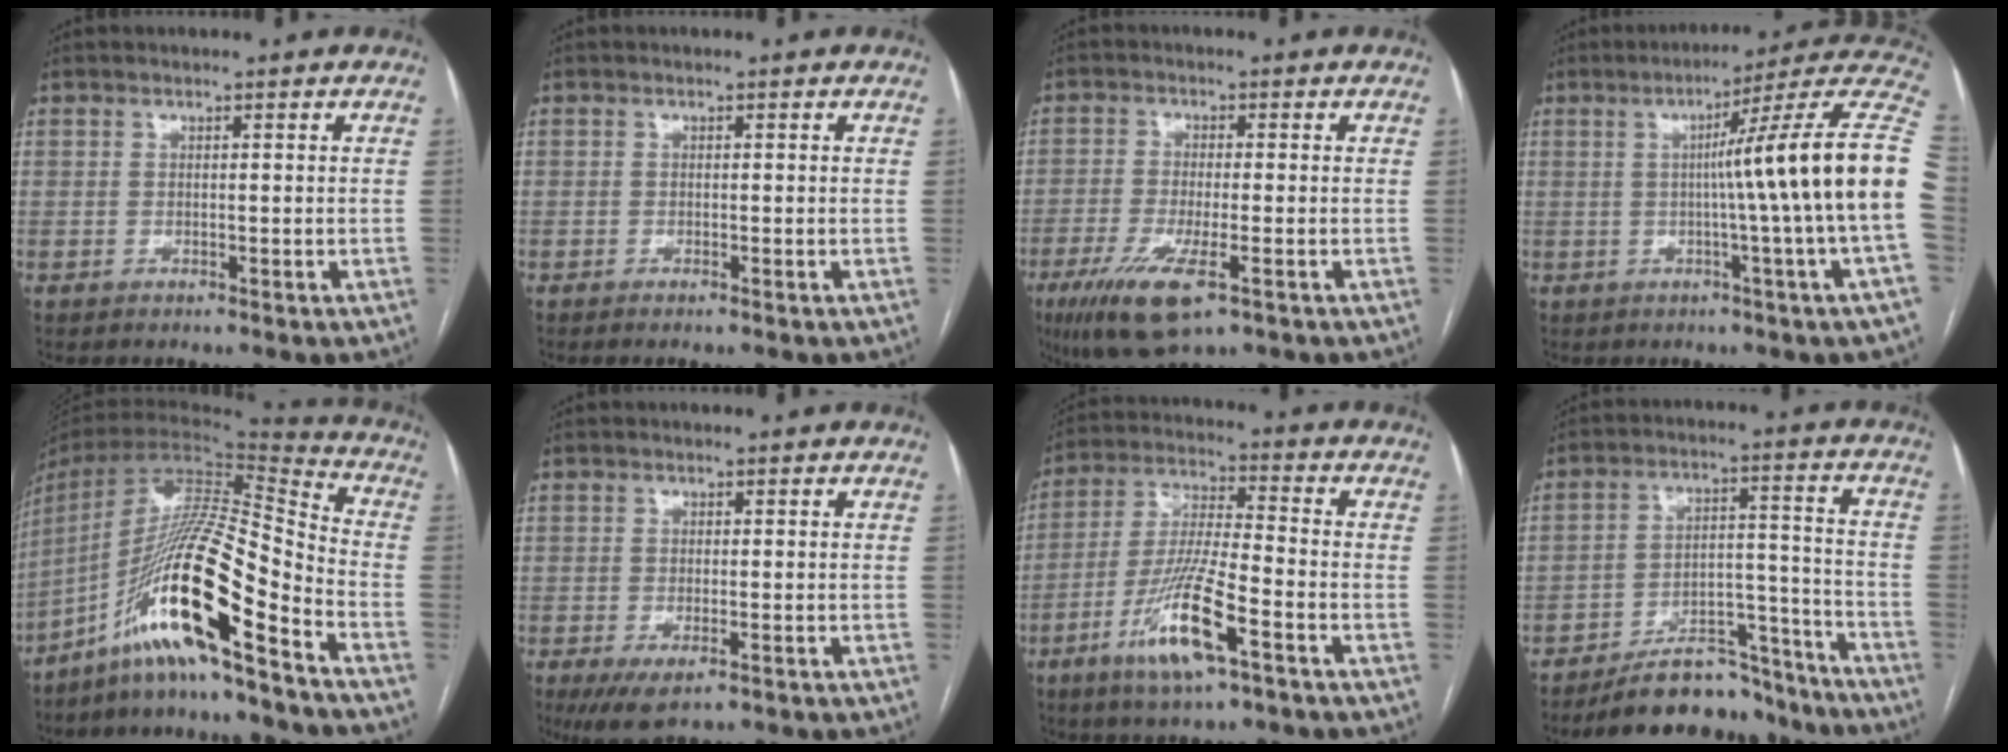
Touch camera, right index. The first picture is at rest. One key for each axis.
{"total": 0.6, "fx": -0.5, "fy": -0.1, "fz": 0.4, "tx": -0.009, "ty": -0.001, "tz": -0.010}
{"total": 9.6, "fx": -4.8, "fy": 2.1, "fz": 8.1, "tx": -0.158, "ty": -0.027, "tz": -0.079}
{"total": 18.4, "fx": -0.2, "fy": -3.1, "fz": 18.2, "tx": -0.207, "ty": 0.014, "tz": -0.017}
{"total": 19.4, "fx": -11.7, "fy": 0.2, "fz": 15.4, "tx": -0.315, "ty": -0.007, "tz": -0.221}
{"total": 4.5, "fx": -2.3, "fy": 1.5, "fz": 3.5, "tx": -0.062, "ty": -0.011, "tz": -0.029}
{"total": 12.8, "fx": -6.3, "fy": 1.4, "fz": 11.1, "tx": -0.226, "ty": -0.015, "tz": -0.116}
{"total": 13.6, "fx": -12.5, "fy": 4.2, "fz": 3.5, "tx": -0.033, "ty": 0.049, "tz": -0.195}